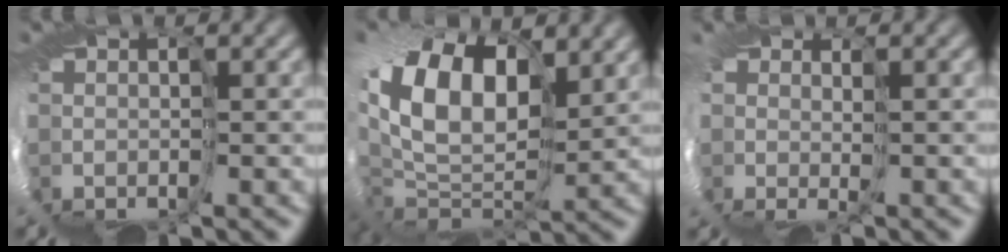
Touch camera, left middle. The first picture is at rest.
{"total": 13.1, "force": [5.5, 8.4, 8.4], "torque": [-0.174, 0.019, 0.106]}
{"total": 1.3, "force": [0.5, 0.8, 0.8], "torque": [-0.019, 0.003, 0.007]}